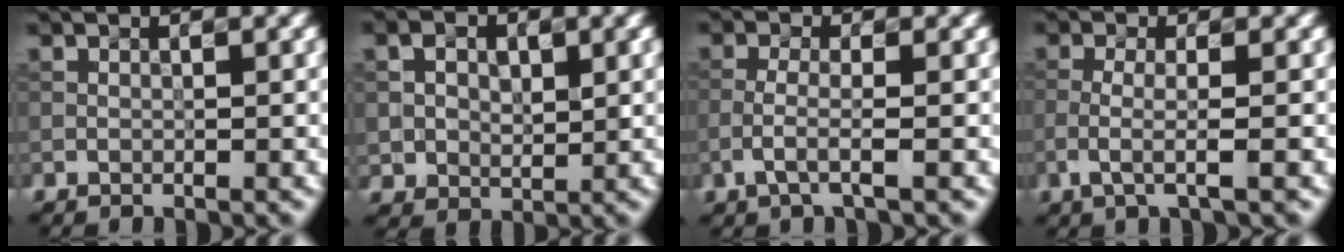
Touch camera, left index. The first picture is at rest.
{"total": 2.4, "force": [0.7, 2.0, 1.1], "torque": [-0.031, -0.001, 0.024]}
{"total": 1.7, "force": [-1.0, 0.1, 1.3], "torque": [-0.041, 0.010, -0.019]}
{"total": 2.1, "force": [-1.0, 0.3, 1.9], "torque": [-0.049, 0.003, -0.015]}